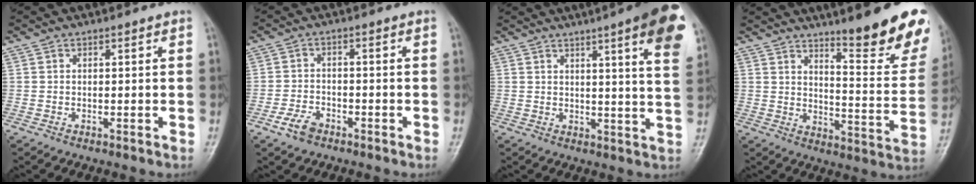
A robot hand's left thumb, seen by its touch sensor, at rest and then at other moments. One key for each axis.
{"total": 4.2, "fx": -2.7, "fy": 2.5, "fz": 2.1, "tx": -0.038, "ty": 0.014, "tz": -0.050}
{"total": 14.6, "fx": 7.7, "fy": 1.8, "fz": 12.3, "tx": -0.136, "ty": -0.030, "tz": 0.084}
{"total": 17.1, "fx": 12.2, "fy": 3.0, "fz": 11.6, "tx": -0.114, "ty": -0.099, "tz": 0.171}